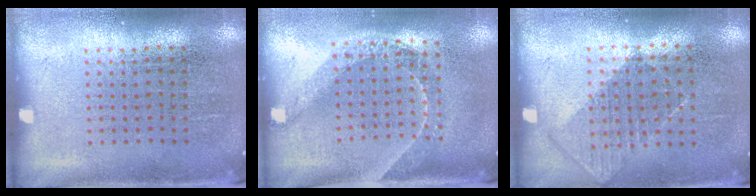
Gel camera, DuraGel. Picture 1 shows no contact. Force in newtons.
{"total": 1.4, "press": 1.2, "slide": 0.7}
{"total": 0.9, "press": 0.7, "slide": 0.4}